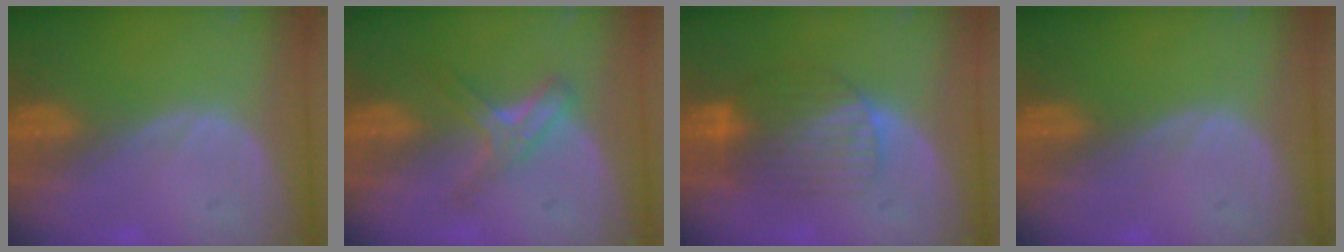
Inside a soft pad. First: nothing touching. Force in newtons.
{"total": 5.5, "press": 4.9, "slide": 2.6}
{"total": 7.4, "press": 7.2, "slide": 1.7}
{"total": 0.0}